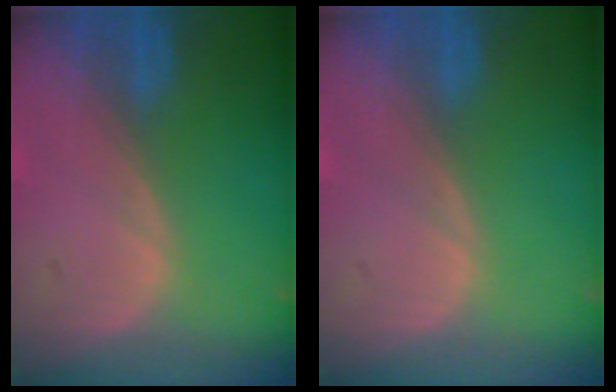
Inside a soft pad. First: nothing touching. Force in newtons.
{"total": 0.0}